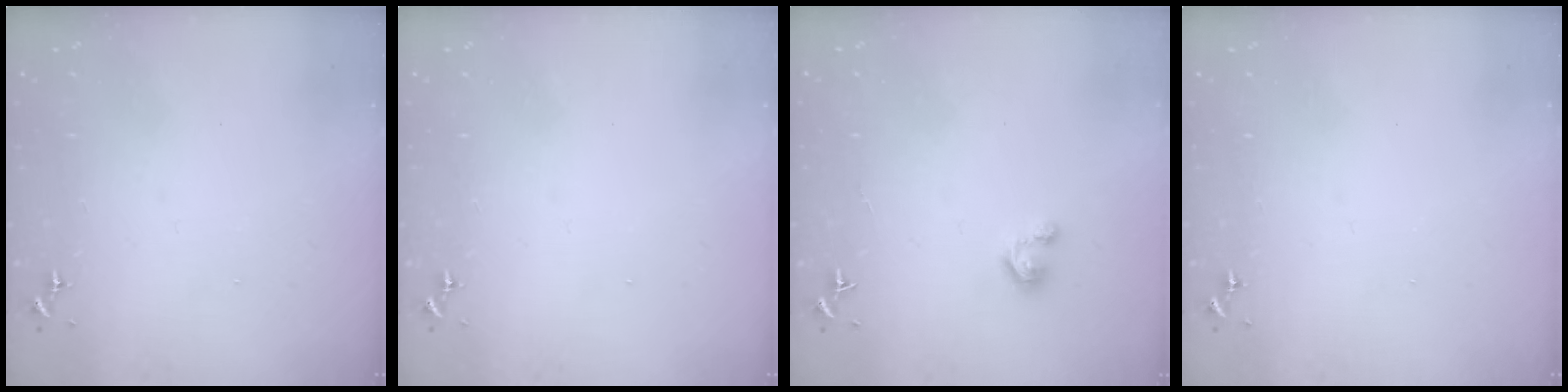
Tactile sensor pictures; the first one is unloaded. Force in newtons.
{"total": 0.0}
{"total": 2.8, "press": 2.8, "slide": 0.3}
{"total": 0.0}